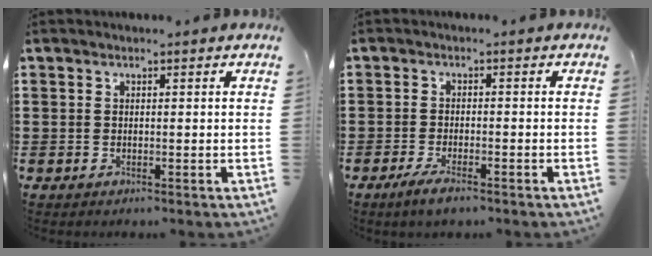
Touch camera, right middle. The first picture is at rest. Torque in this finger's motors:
{"motor_torque": [1.13, -0.69, 0.19, 0.13]}